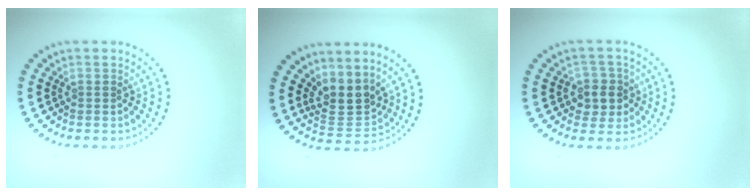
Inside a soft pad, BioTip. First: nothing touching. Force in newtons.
{"total": 3.5, "press": 2.9, "slide": 2.0}
{"total": 2.7, "press": 2.5, "slide": 0.9}